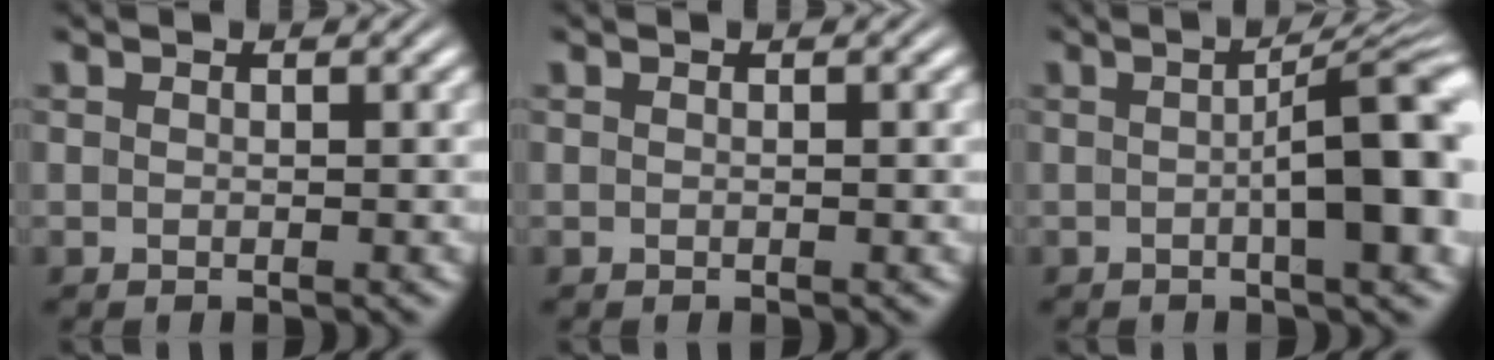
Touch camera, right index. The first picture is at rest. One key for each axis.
{"total": 0.0}
{"total": 7.2, "fx": -1.0, "fy": 1.9, "fz": 6.9, "tx": -0.084, "ty": 0.013, "tz": -0.024}